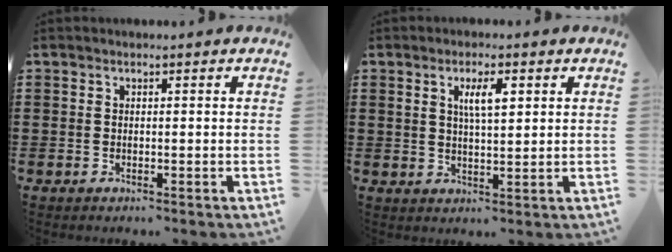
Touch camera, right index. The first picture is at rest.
{"total": 4.4, "force": [1.5, 1.3, 3.9], "torque": [-0.074, 0.006, 0.022]}